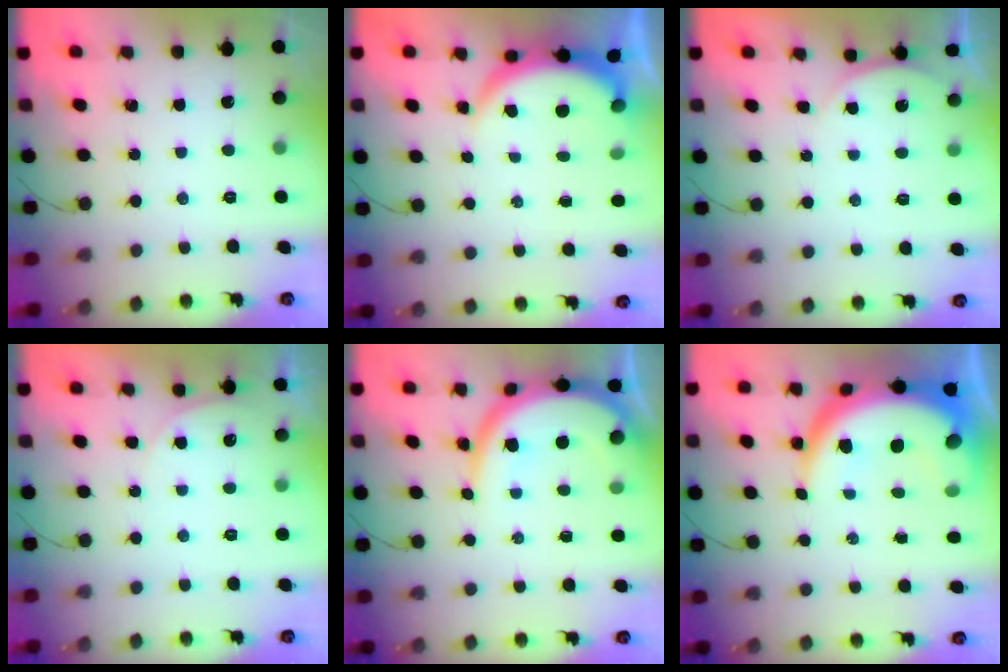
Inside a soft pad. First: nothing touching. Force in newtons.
{"total": 5.1, "press": 5.1, "slide": 0.4}
{"total": 2.7, "press": 2.3, "slide": 1.4}
{"total": 3.6, "press": 3.6, "slide": 0.5}
{"total": 11.9, "press": 11.9, "slide": 1.0}
{"total": 14.2, "press": 14.2, "slide": 1.3}